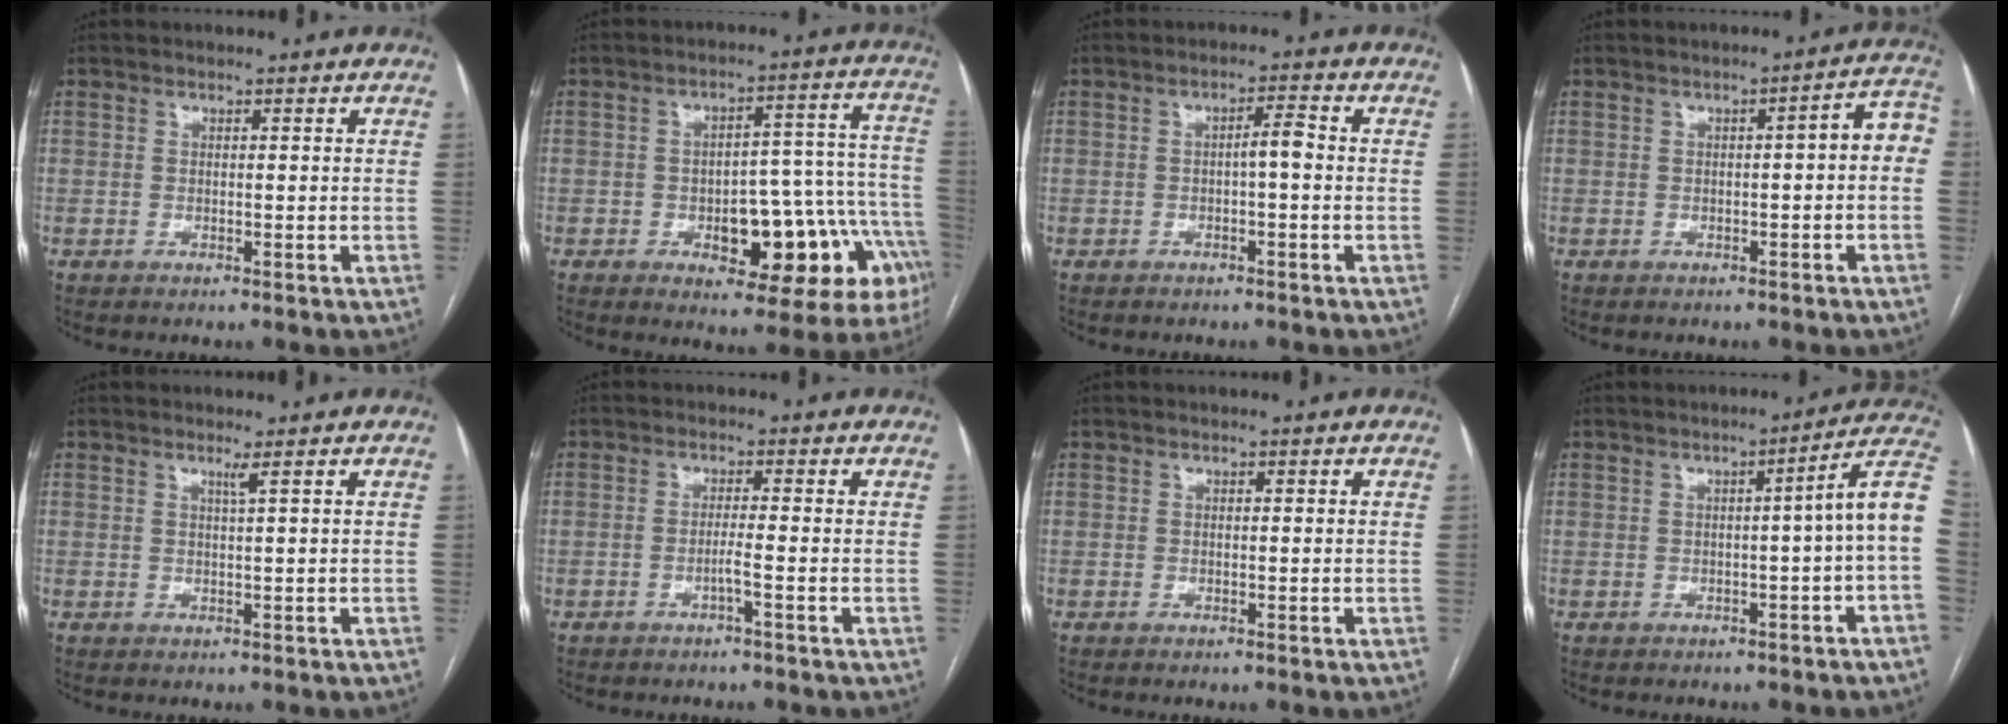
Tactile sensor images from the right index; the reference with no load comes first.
{"total": 18.1, "force": [-6.9, 7.0, 15.3], "torque": [-0.104, 0.046, -0.072]}
{"total": 2.7, "force": [-0.3, 0.4, 2.7], "torque": [-0.041, 0.007, -0.006]}
{"total": 4.8, "force": [-0.3, 1.0, 4.7], "torque": [-0.051, 0.025, -0.008]}
{"total": 1.0, "force": [0.6, -0.4, 0.7], "torque": [-0.024, -0.009, 0.014]}
{"total": 1.8, "force": [-0.9, -0.5, 1.5], "torque": [-0.025, 0.000, -0.019]}
{"total": 0.0}
{"total": 7.1, "force": [-0.8, -1.0, 7.0], "torque": [-0.074, 0.016, -0.016]}